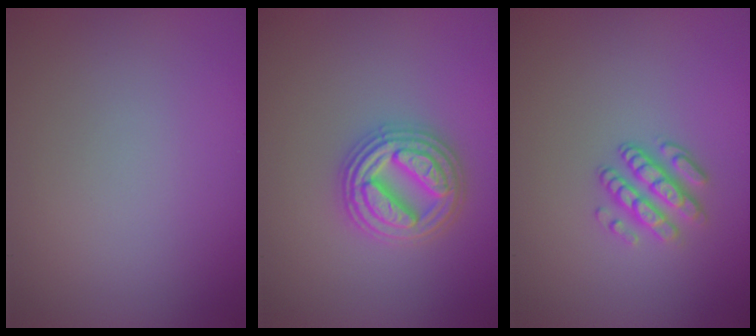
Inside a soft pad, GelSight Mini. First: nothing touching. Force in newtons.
{"total": 4.8, "press": 4.8, "slide": 0.8}
{"total": 2.9, "press": 2.3, "slide": 1.8}